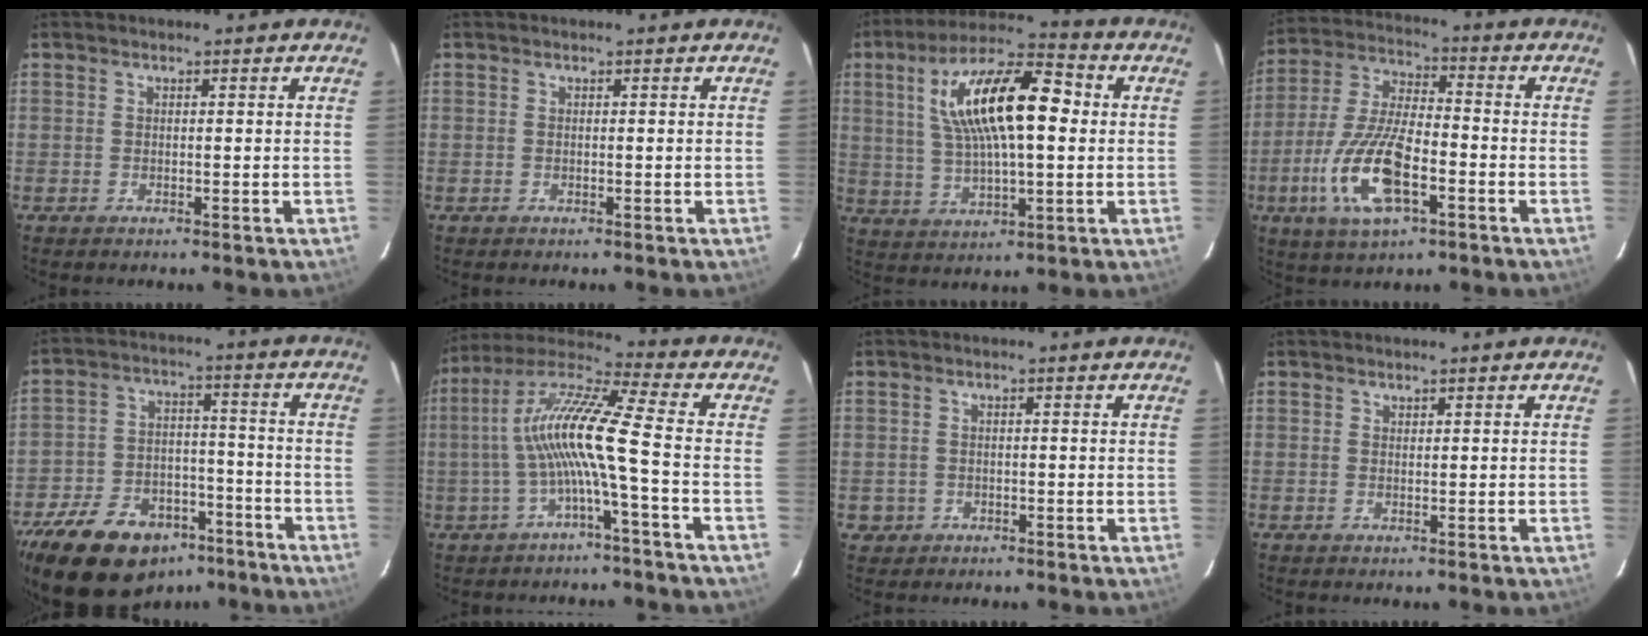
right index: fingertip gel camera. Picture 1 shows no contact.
{"total": 0.0}
{"total": 17.2, "force": [3.4, 5.9, 15.7], "torque": [-0.285, 0.026, 0.059]}
{"total": 15.6, "force": [-5.7, 5.8, 13.3], "torque": [-0.288, -0.011, -0.108]}
{"total": 22.3, "force": [-14.7, 12.9, 10.6], "torque": [-0.240, 0.020, -0.212]}
{"total": 12.1, "force": [-2.3, -0.4, 11.9], "torque": [-0.234, 0.014, -0.044]}
{"total": 0.9, "force": [0.0, 0.9, 0.0], "torque": [0.001, 0.002, 0.001]}
{"total": 0.6, "force": [0.5, 0.2, 0.0], "torque": [0.000, 0.001, 0.011]}